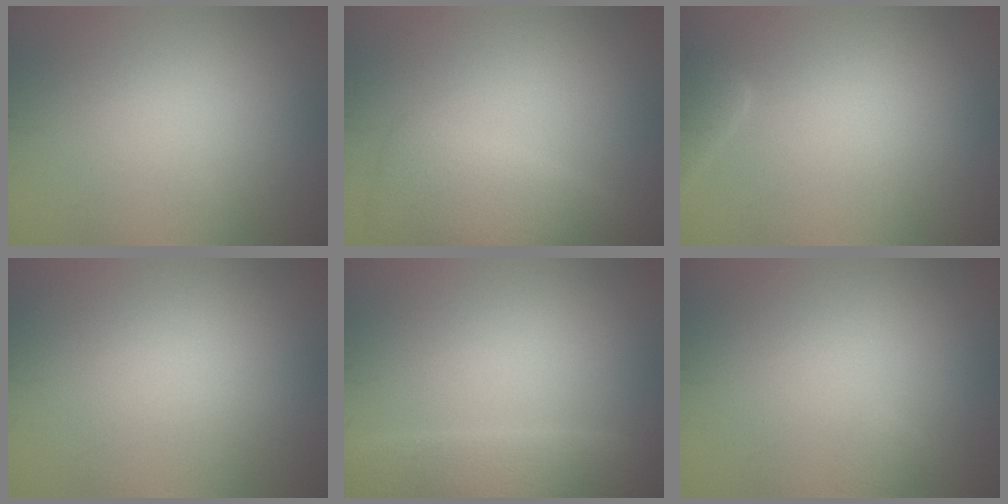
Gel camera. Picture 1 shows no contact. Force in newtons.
{"total": 4.4, "press": 4.4, "slide": 0.1}
{"total": 2.4, "press": 2.4, "slide": 0.3}
{"total": 0.0}
{"total": 5.4, "press": 5.4, "slide": 0.3}
{"total": 0.7, "press": 0.7, "slide": 0.0}